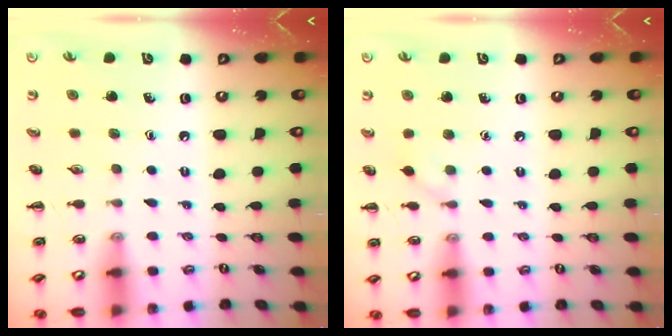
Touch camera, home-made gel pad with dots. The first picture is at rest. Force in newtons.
{"total": 5.0, "press": 4.7, "slide": 1.6}